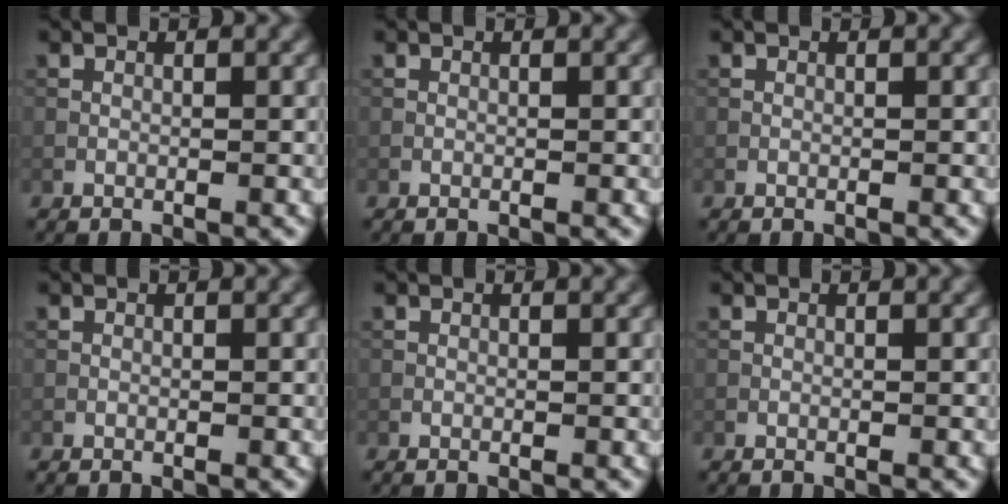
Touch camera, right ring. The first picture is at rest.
{"total": 0.0}
{"total": 0.0}
{"total": 0.0}
{"total": 0.0}
{"total": 0.0}